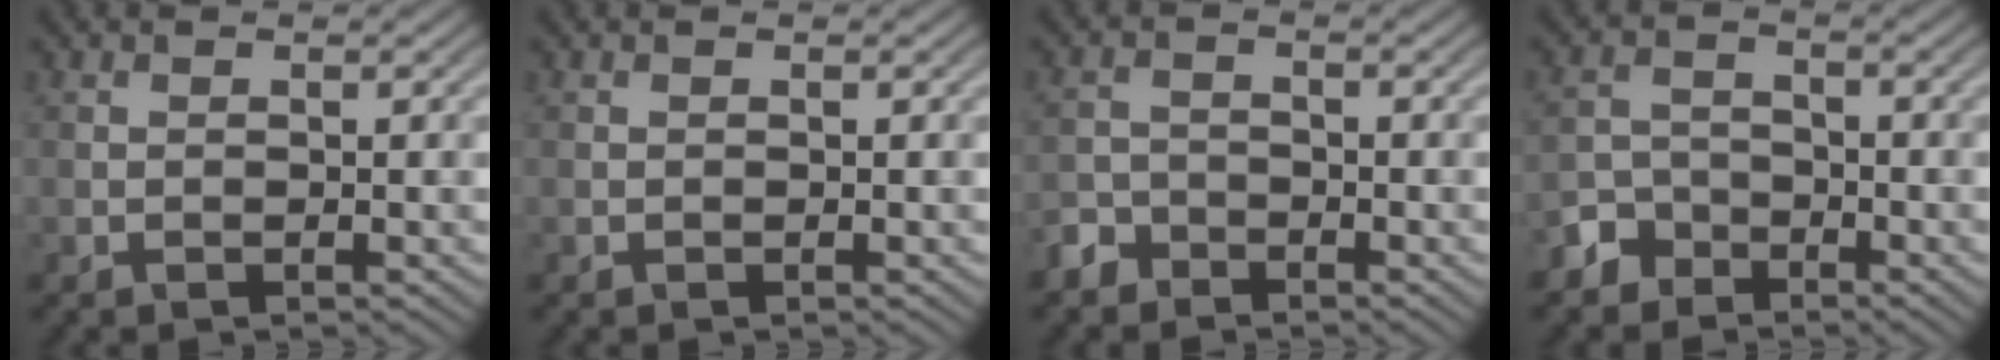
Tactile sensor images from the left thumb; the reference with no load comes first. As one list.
[{"total": 0.0}, {"total": 2.6, "force": [-2.1, 1.5, 0.4], "torque": [-0.007, 0.001, -0.052]}, {"total": 3.6, "force": [-2.7, 2.2, 0.6], "torque": [-0.011, 0.004, -0.064]}]